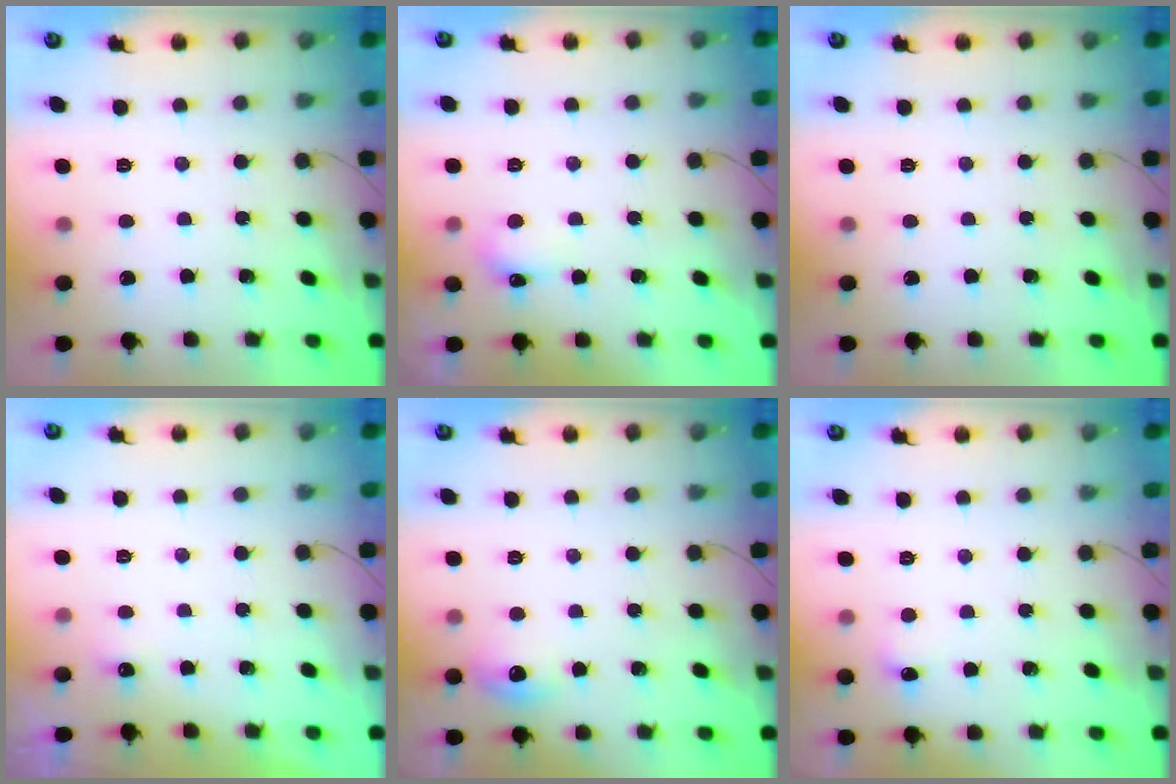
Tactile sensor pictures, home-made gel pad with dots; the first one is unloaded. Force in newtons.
{"total": 5.9, "press": 5.2, "slide": 2.9}
{"total": 0.0}
{"total": 3.2, "press": 1.2, "slide": 3.0}
{"total": 6.3, "press": 6.2, "slide": 1.2}
{"total": 3.8, "press": 3.6, "slide": 1.2}